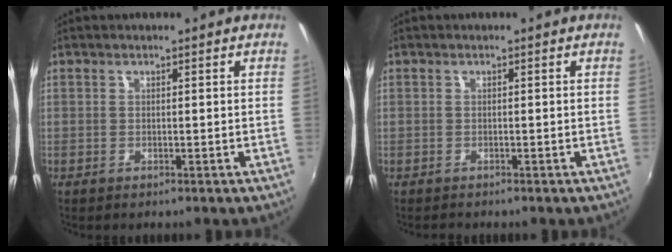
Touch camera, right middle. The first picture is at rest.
{"total": 0.8, "force": [-0.7, 0.4, -0.1], "torque": [-0.002, -0.002, -0.013]}